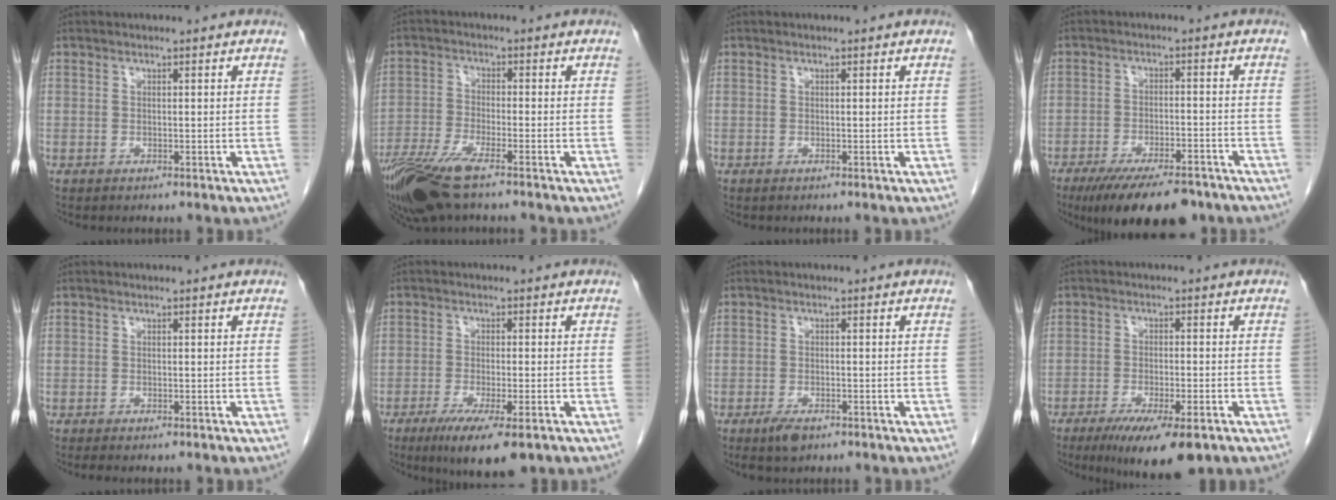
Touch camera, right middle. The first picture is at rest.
{"total": 10.7, "force": [-7.7, 2.1, 7.1], "torque": [-0.139, -0.021, -0.142]}
{"total": 0.0}
{"total": 13.1, "force": [-10.0, 4.0, 7.4], "torque": [-0.106, -0.009, -0.153]}
{"total": 1.3, "force": [-1.1, 0.3, 0.7], "torque": [-0.010, -0.004, -0.013]}
{"total": 8.8, "force": [-5.4, 1.5, 6.8], "torque": [-0.111, -0.024, -0.081]}
{"total": 2.9, "force": [-1.9, 1.0, 1.9], "torque": [-0.041, -0.004, -0.029]}
{"total": 10.0, "force": [-6.4, 2.1, 7.5], "torque": [-0.115, -0.021, -0.096]}